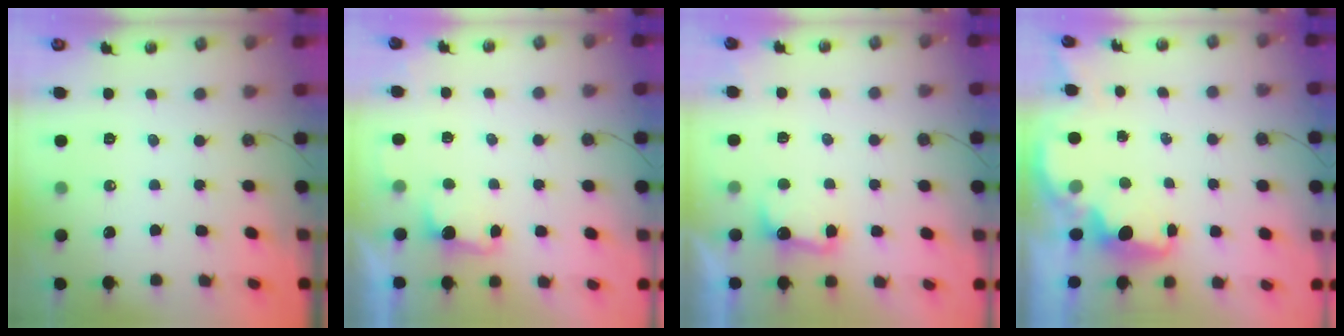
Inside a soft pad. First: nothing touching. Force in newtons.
{"total": 2.5, "press": 2.3, "slide": 0.9}
{"total": 5.3, "press": 5.2, "slide": 0.9}
{"total": 2.0, "press": 1.8, "slide": 0.8}